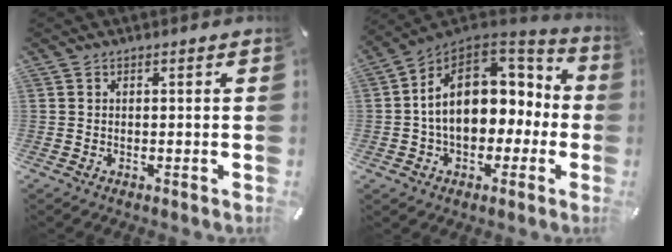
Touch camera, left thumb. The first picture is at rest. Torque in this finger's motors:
{"motor_torque": [2.39, 2.61, 1.04, -0.11, 0.75]}